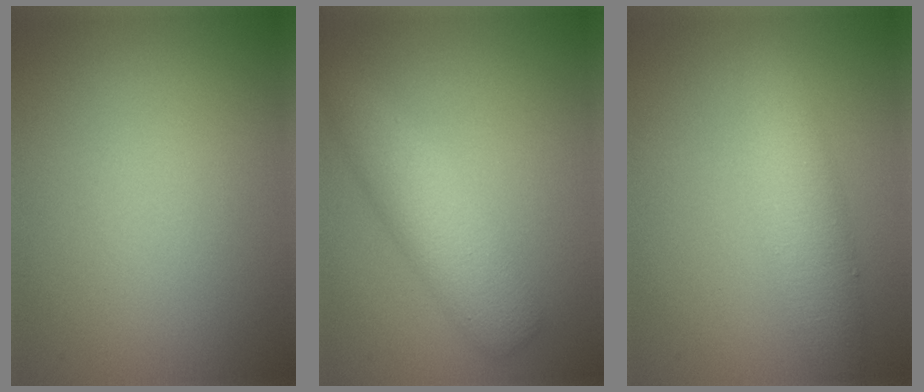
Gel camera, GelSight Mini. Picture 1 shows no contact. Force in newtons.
{"total": 4.0, "press": 4.0, "slide": 0.0}
{"total": 4.3, "press": 4.3, "slide": 0.1}